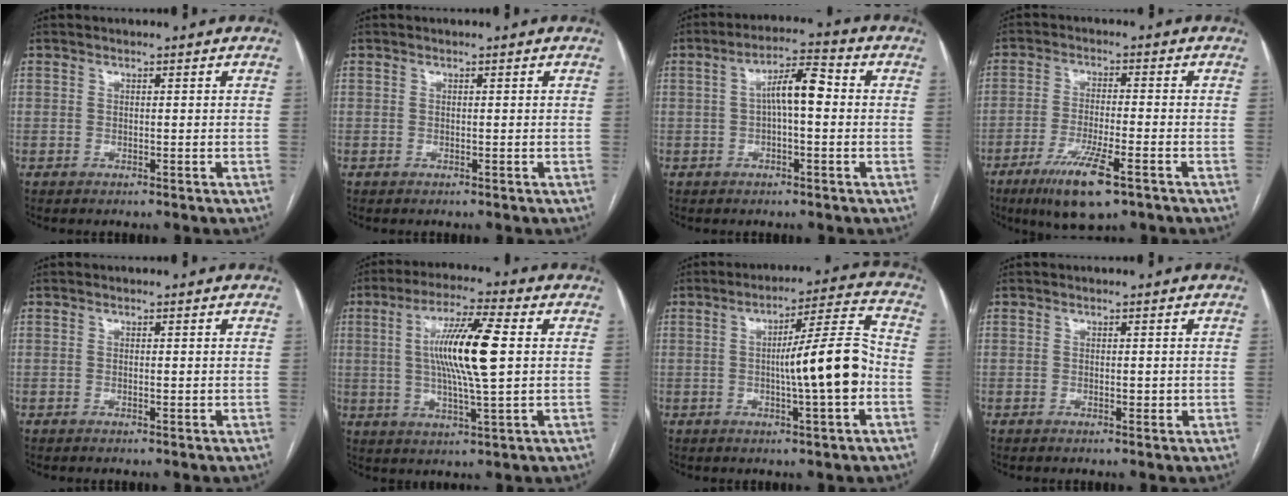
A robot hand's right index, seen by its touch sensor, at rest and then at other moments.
{"total": 0.0}
{"total": 6.8, "force": [0.6, 1.7, 6.5], "torque": [-0.116, 0.026, 0.008]}
{"total": 9.3, "force": [-5.4, 1.5, 7.5], "torque": [-0.141, -0.020, -0.089]}
{"total": 0.5, "force": [0.0, 0.2, 0.5], "torque": [-0.008, -0.002, 0.001]}
{"total": 12.5, "force": [1.7, 0.9, 12.4], "torque": [-0.229, 0.004, 0.029]}
{"total": 11.7, "force": [-1.6, 0.3, 11.6], "torque": [-0.175, 0.014, -0.028]}
{"total": 1.3, "force": [0.0, 0.7, 1.1], "torque": [-0.014, -0.002, 0.001]}